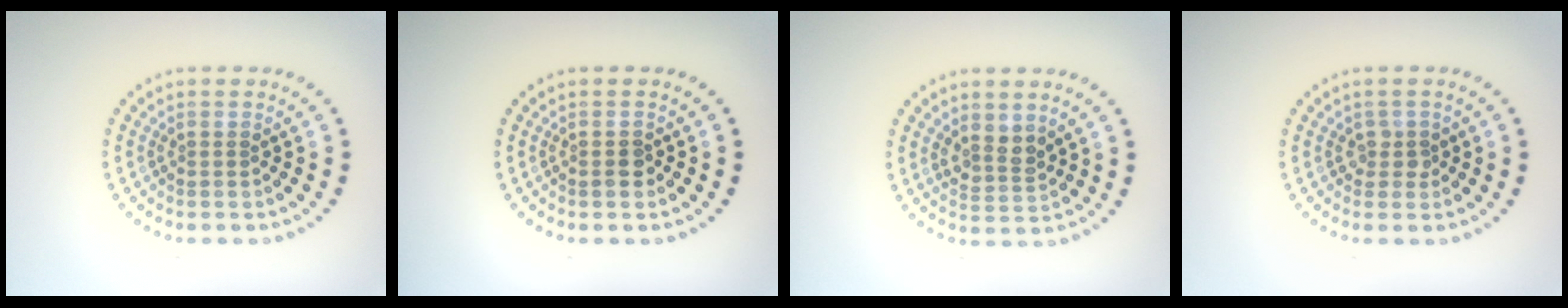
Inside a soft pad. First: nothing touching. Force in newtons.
{"total": 1.3, "press": 1.2, "slide": 0.4}
{"total": 2.1, "press": 1.8, "slide": 1.2}
{"total": 1.2, "press": 1.1, "slide": 0.5}